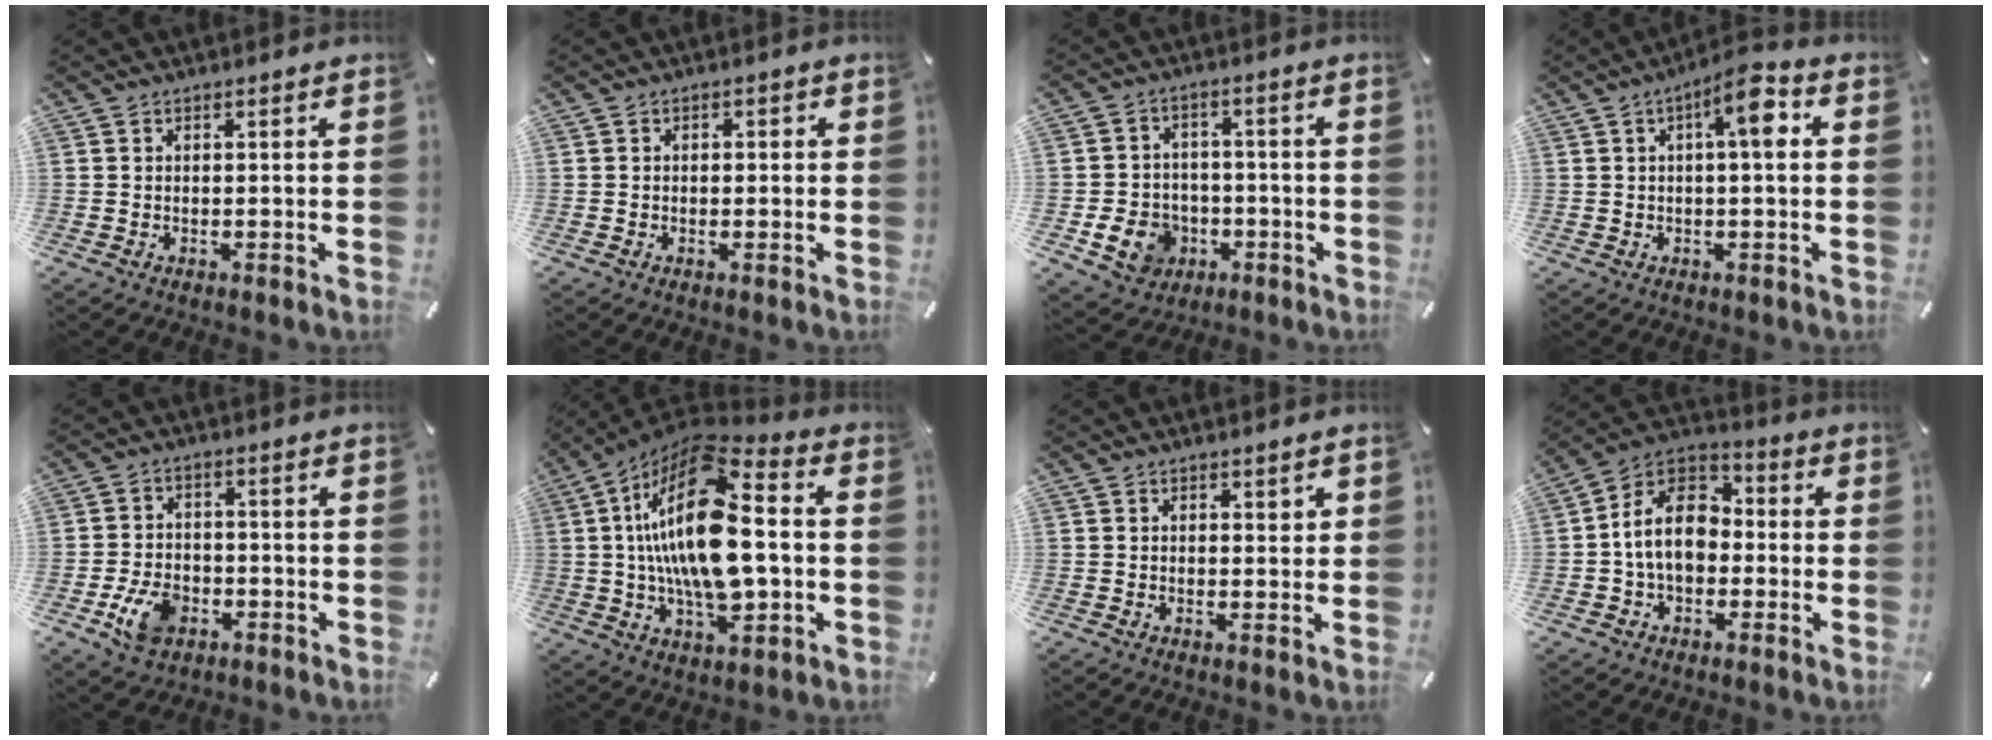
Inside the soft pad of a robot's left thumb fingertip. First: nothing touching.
{"total": 1.2, "force": [-0.3, 1.0, 0.6], "torque": [-0.011, 0.006, -0.008]}
{"total": 9.4, "force": [-3.2, 7.9, 4.0], "torque": [-0.085, 0.020, -0.057]}
{"total": 8.4, "force": [2.0, 2.2, 7.8], "torque": [-0.119, -0.004, 0.025]}
{"total": 8.4, "force": [-3.6, 5.7, 5.0], "torque": [-0.114, 0.011, -0.064]}
{"total": 24.7, "force": [1.5, 12.1, 21.5], "torque": [-0.418, -0.010, 0.021]}
{"total": 0.9, "force": [0.5, 0.6, 0.5], "torque": [-0.002, 0.000, 0.007]}
{"total": 12.7, "force": [-1.5, 9.8, 8.0], "torque": [-0.171, 0.023, -0.028]}